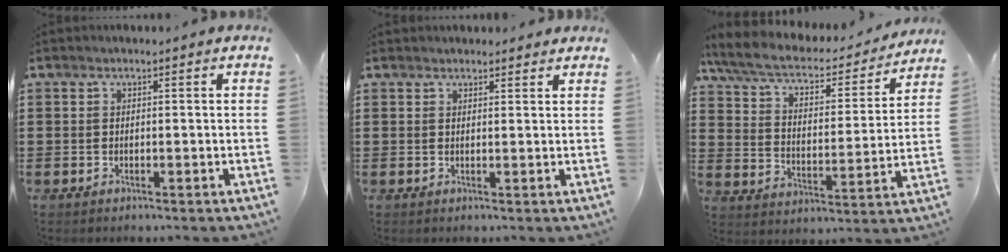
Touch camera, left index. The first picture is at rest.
{"total": 1.6, "force": [1.6, 0.3, 0.1], "torque": [-0.005, 0.004, 0.031]}
{"total": 6.5, "force": [5.1, 1.9, 3.4], "torque": [-0.089, -0.033, 0.087]}